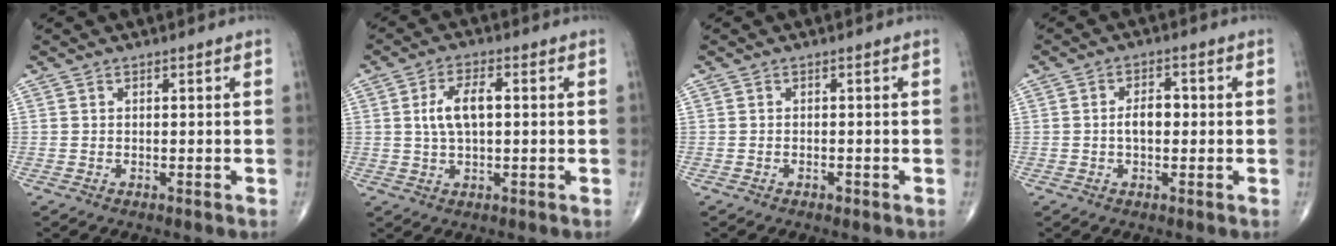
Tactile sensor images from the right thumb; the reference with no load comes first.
{"total": 6.7, "force": [0.8, 3.1, 5.8], "torque": [-0.117, 0.009, 0.013]}
{"total": 0.7, "force": [-0.4, 0.4, 0.4], "torque": [-0.006, 0.004, -0.006]}
{"total": 4.1, "force": [-0.2, 2.4, 3.3], "torque": [-0.055, 0.012, -0.007]}